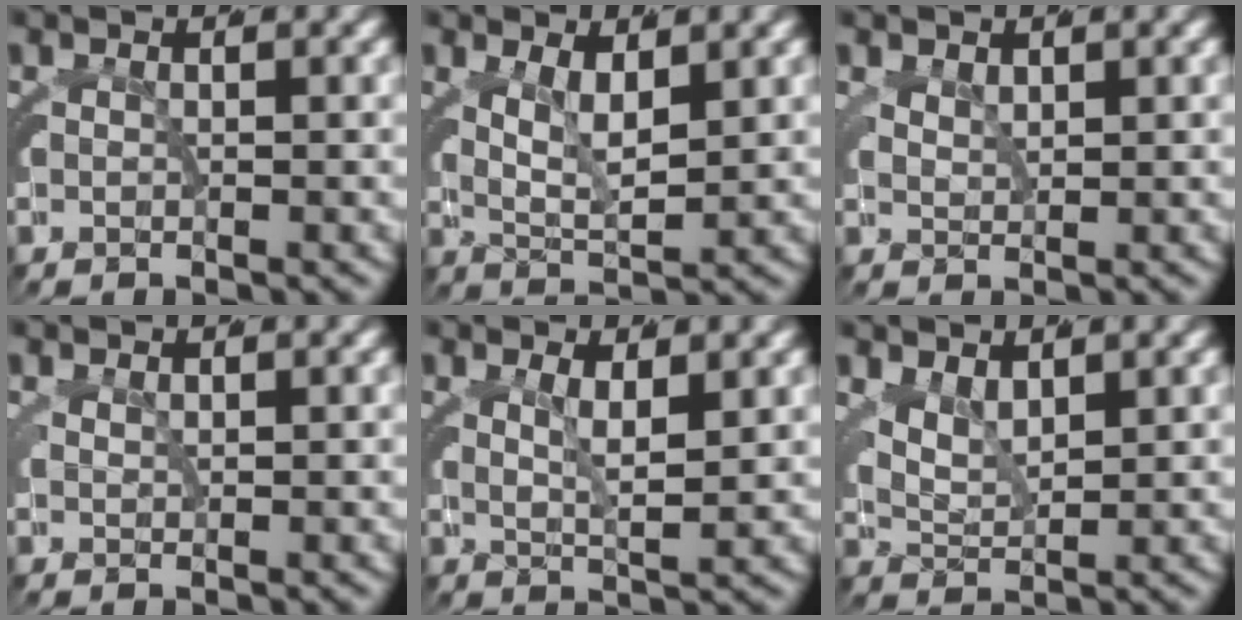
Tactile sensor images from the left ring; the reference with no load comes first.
{"total": 2.6, "force": [1.0, 1.3, 1.9], "torque": [-0.038, -0.010, 0.016]}
{"total": 0.8, "force": [0.6, 0.4, -0.2], "torque": [0.001, -0.003, 0.013]}
{"total": 0.0}
{"total": 1.3, "force": [0.7, 0.1, 1.1], "torque": [-0.022, -0.003, 0.013]}
{"total": 2.7, "force": [1.5, 1.9, 1.0], "torque": [-0.035, -0.005, 0.023]}